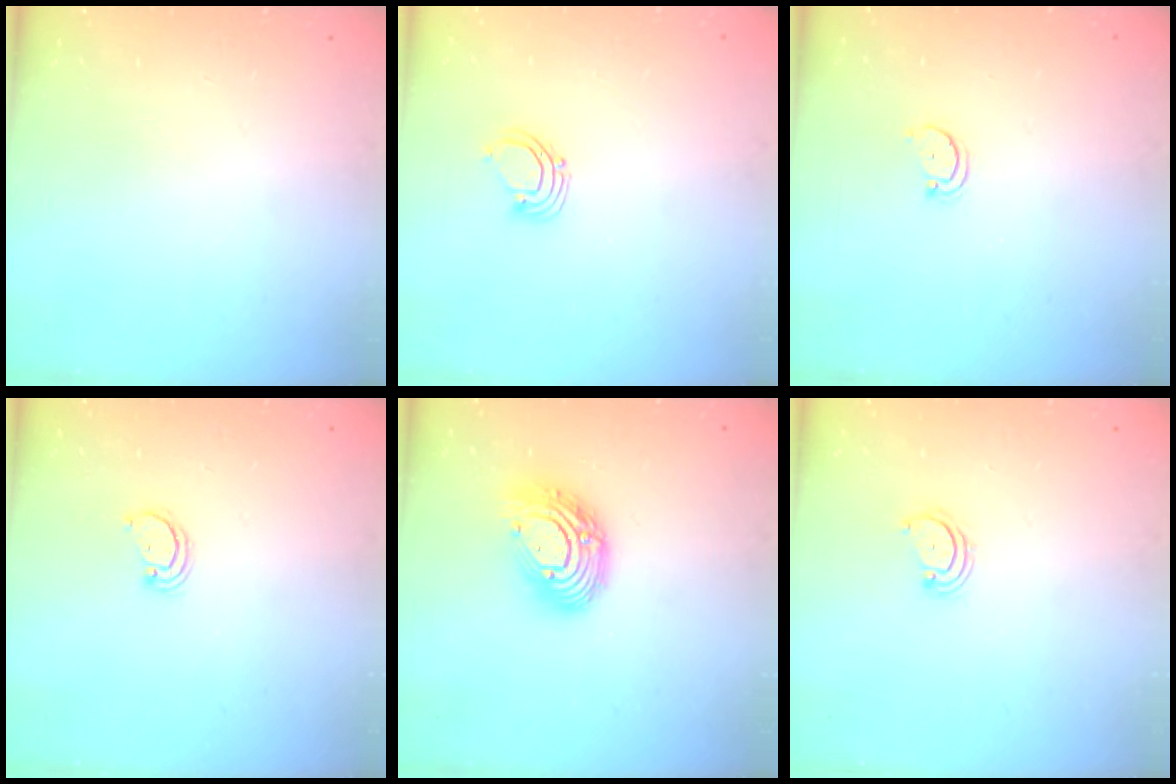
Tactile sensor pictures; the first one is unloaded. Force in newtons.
{"total": 2.9, "press": 2.9, "slide": 0.3}
{"total": 2.5, "press": 2.4, "slide": 0.5}
{"total": 2.1, "press": 2.1, "slide": 0.2}
{"total": 13.4, "press": 13.3, "slide": 1.4}
{"total": 2.9, "press": 2.9, "slide": 0.3}